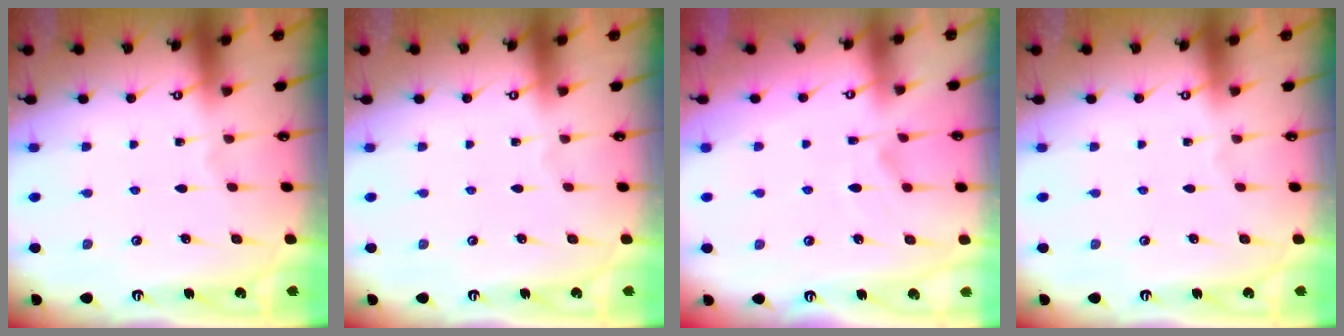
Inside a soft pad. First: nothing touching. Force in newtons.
{"total": 0.0}
{"total": 2.2, "press": 1.7, "slide": 1.4}
{"total": 0.0}